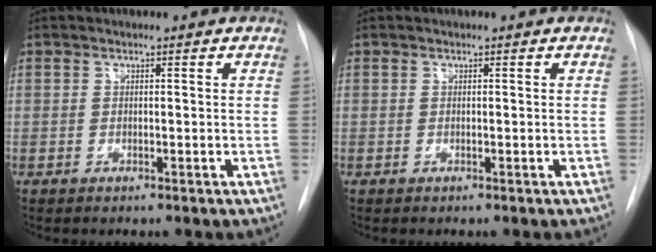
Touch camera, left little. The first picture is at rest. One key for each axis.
{"total": 0.0}